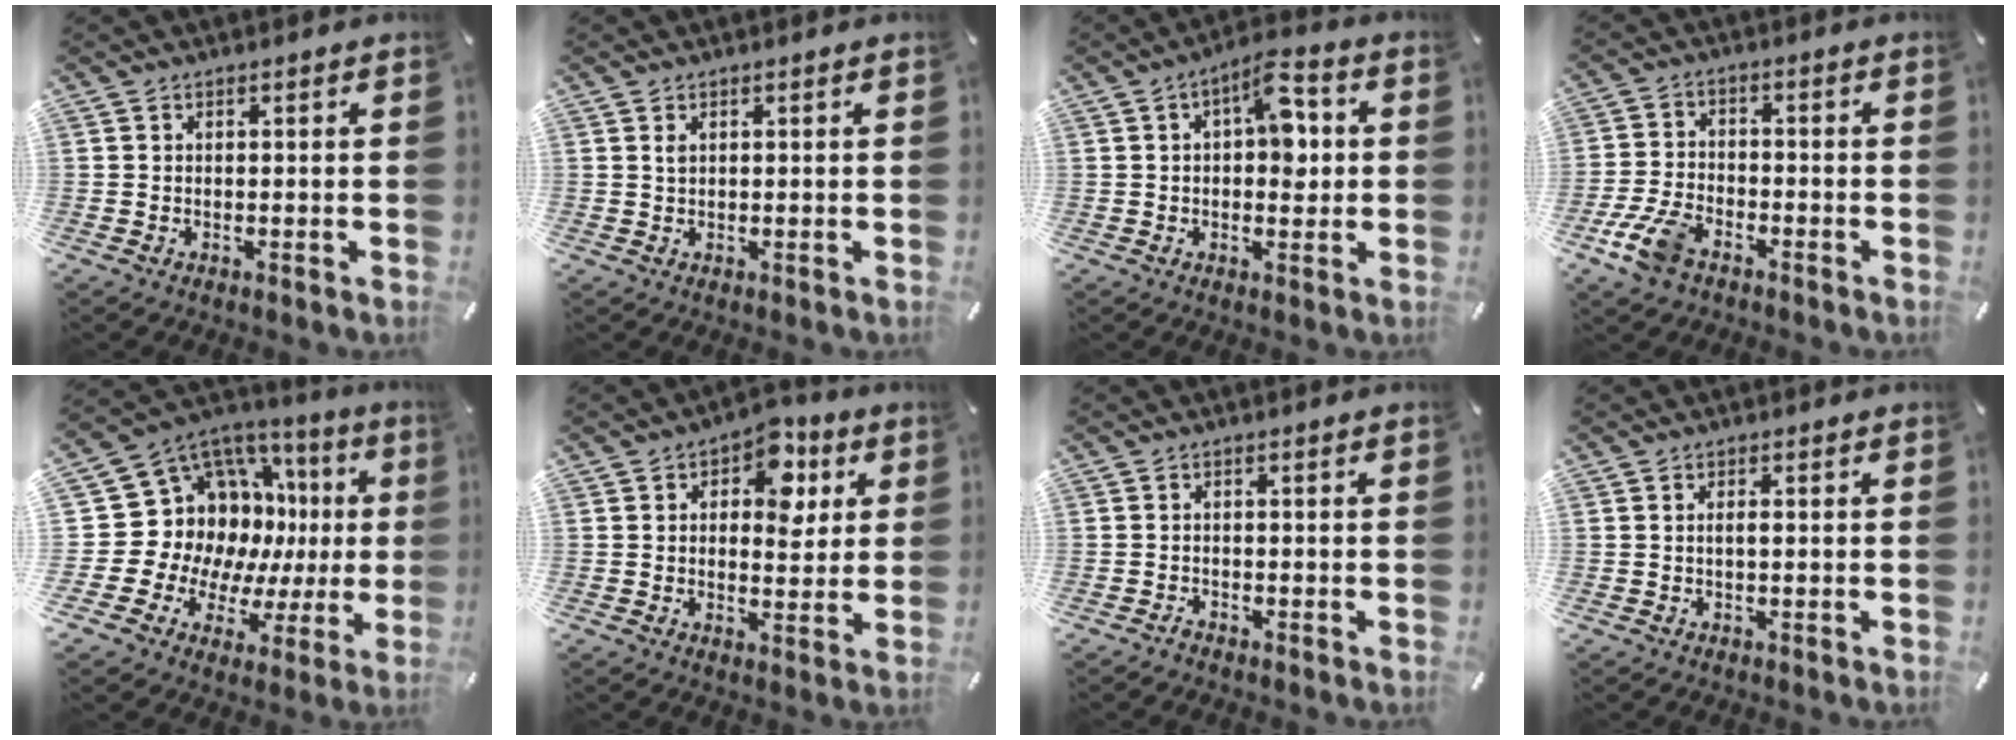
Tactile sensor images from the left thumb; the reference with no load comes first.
{"total": 0.9, "force": [0.4, 0.4, 0.6], "torque": [-0.012, 0.002, 0.008]}
{"total": 9.4, "force": [1.6, 5.0, 7.7], "torque": [-0.096, 0.000, 0.022]}
{"total": 8.4, "force": [-5.0, 4.5, 4.9], "torque": [-0.117, 0.015, -0.097]}
{"total": 13.8, "force": [4.6, 11.9, 5.1], "torque": [-0.084, -0.082, 0.112]}
{"total": 9.9, "force": [3.6, 6.6, 6.4], "torque": [-0.073, -0.016, 0.056]}
{"total": 0.9, "force": [-0.8, 0.2, 0.2], "torque": [-0.005, 0.004, -0.019]}
{"total": 1.0, "force": [0.1, 0.4, 0.9], "torque": [-0.018, 0.002, 0.000]}